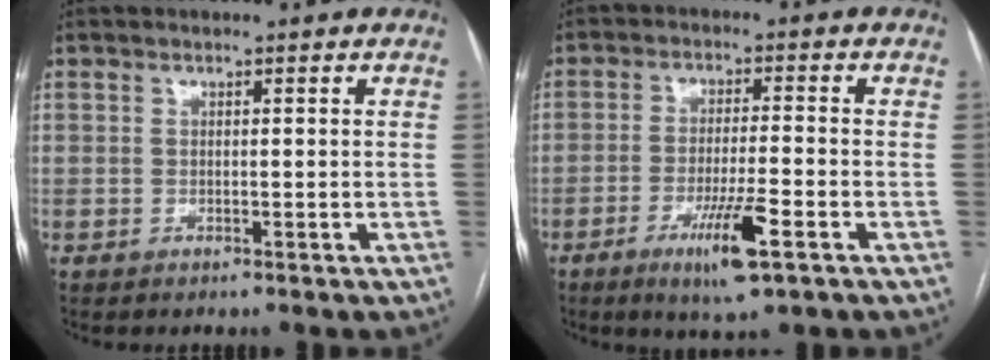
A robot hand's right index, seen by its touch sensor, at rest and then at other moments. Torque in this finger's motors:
{"motor_torque": [1.13, -0.39, 0.59, 0.10]}